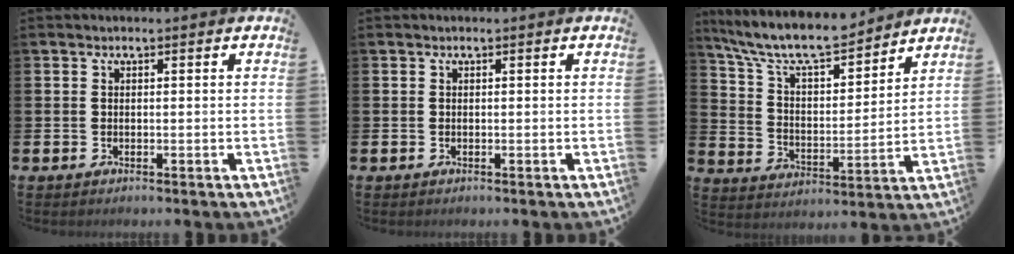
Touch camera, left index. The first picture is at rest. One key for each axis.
{"total": 0.0}
{"total": 9.7, "fx": 9.0, "fy": 1.8, "fz": 3.2, "tx": -0.099, "ty": -0.061, "tz": 0.156}